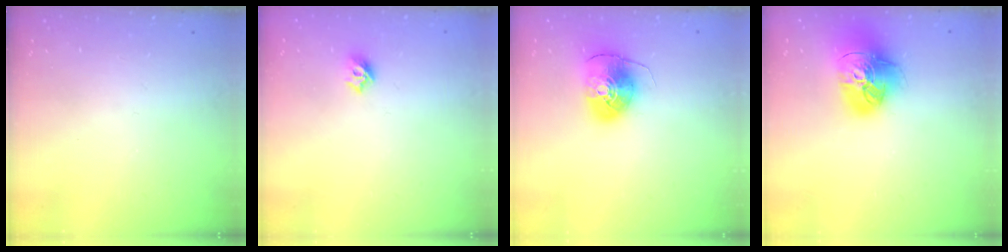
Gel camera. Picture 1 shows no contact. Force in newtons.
{"total": 5.4, "press": 5.3, "slide": 1.0}
{"total": 8.6, "press": 8.5, "slide": 1.1}
{"total": 18.0, "press": 17.9, "slide": 2.0}